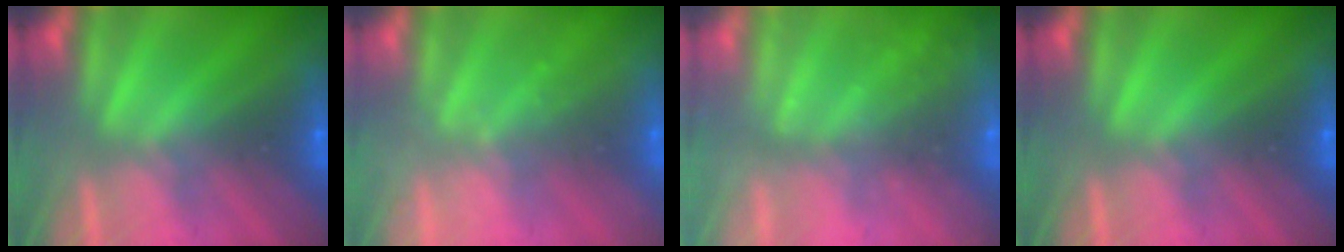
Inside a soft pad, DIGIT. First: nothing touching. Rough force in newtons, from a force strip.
{"total": 2.1}
{"total": 2.5}
{"total": 0.0}